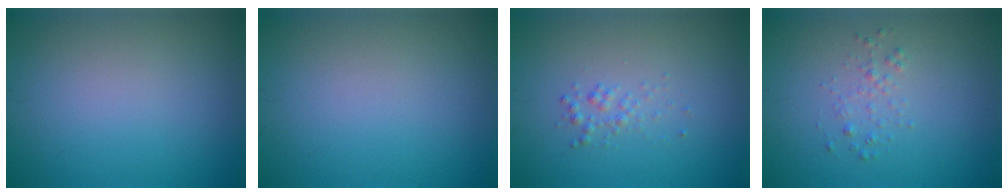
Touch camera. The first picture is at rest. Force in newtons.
{"total": 0.0}
{"total": 1.1, "press": 1.1, "slide": 0.1}
{"total": 1.1, "press": 1.1, "slide": 0.1}